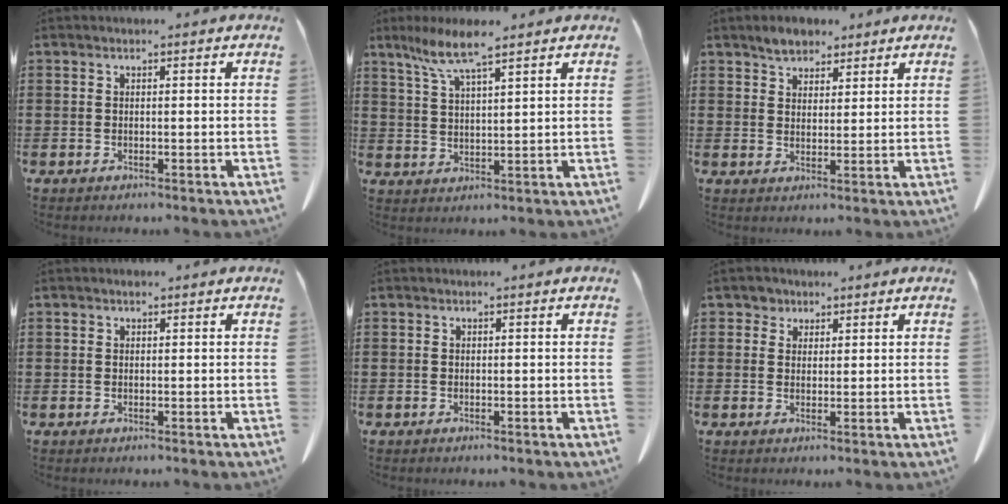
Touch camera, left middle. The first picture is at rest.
{"total": 7.1, "force": [5.0, 0.9, 4.9], "torque": [-0.109, -0.005, 0.088]}
{"total": 4.1, "force": [3.5, 2.0, 0.7], "torque": [-0.018, 0.001, 0.066]}
{"total": 0.7, "force": [0.4, 0.5, 0.3], "torque": [-0.007, 0.004, 0.008]}
{"total": 0.0}
{"total": 2.4, "force": [1.6, 1.7, 0.3], "torque": [-0.006, 0.005, 0.028]}